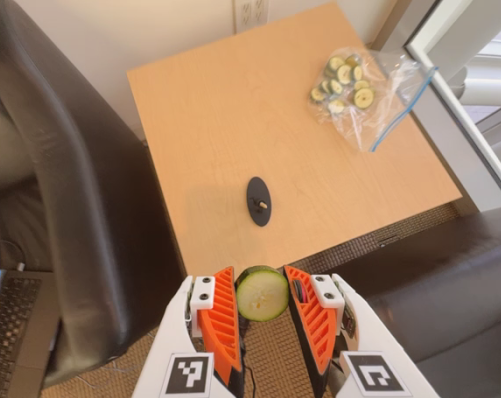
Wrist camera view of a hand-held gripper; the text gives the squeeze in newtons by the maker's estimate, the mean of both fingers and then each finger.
{"total": 8.2, "left": 8.1, "right": 8.3}